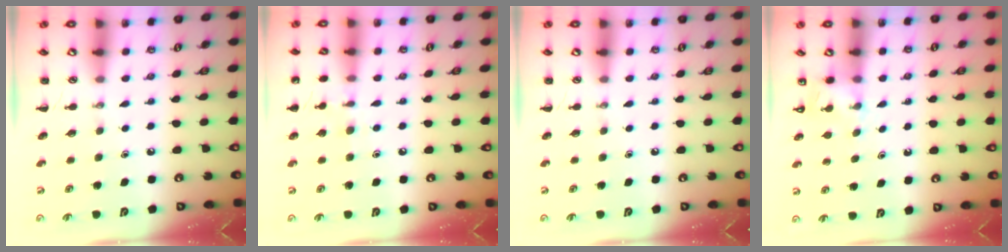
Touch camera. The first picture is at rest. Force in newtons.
{"total": 6.9, "press": 6.6, "slide": 2.0}
{"total": 0.0}
{"total": 5.4, "press": 5.1, "slide": 1.6}